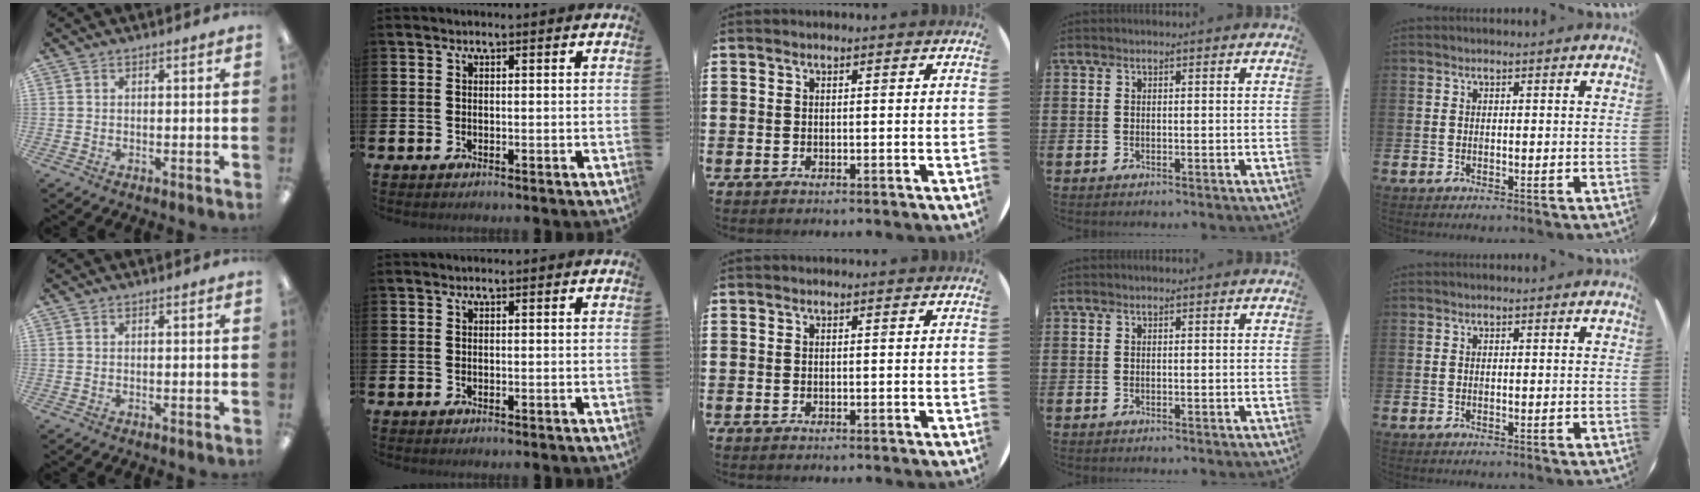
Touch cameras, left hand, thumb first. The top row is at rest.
{}